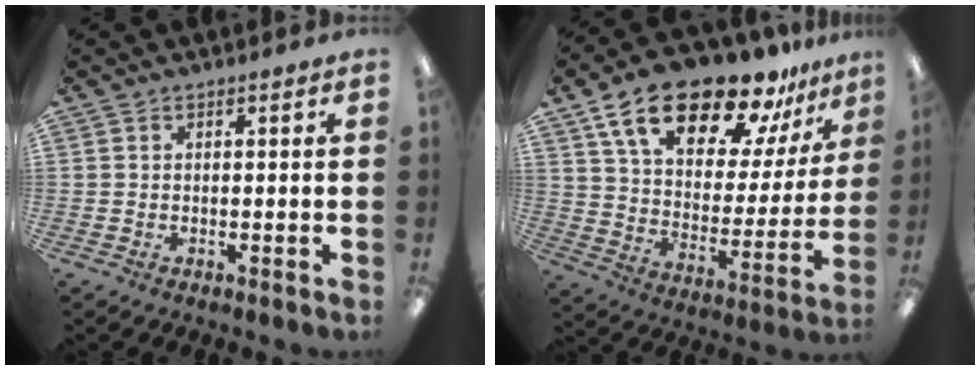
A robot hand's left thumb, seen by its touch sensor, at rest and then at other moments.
{"total": 23.3, "force": [17.0, 9.6, 12.8], "torque": [-0.218, -0.107, 0.293]}